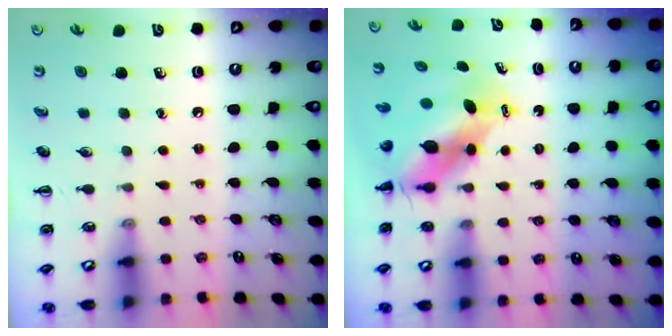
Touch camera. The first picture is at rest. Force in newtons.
{"total": 5.7, "press": 5.5, "slide": 1.5}